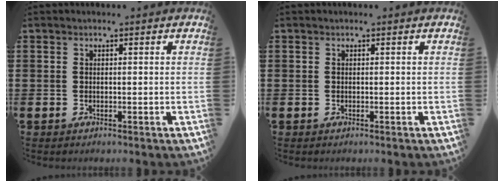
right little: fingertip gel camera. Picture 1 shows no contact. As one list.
[{"total": 0.0}]